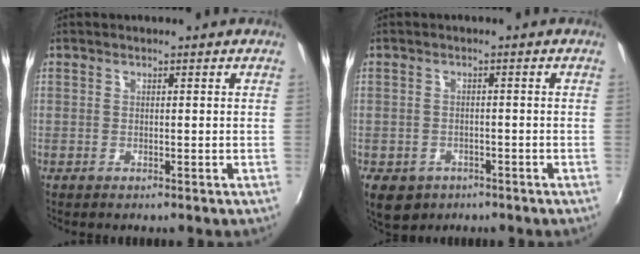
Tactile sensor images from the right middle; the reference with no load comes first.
{"total": 6.6, "force": [-3.4, 4.8, 2.9], "torque": [-0.071, -0.019, -0.048]}